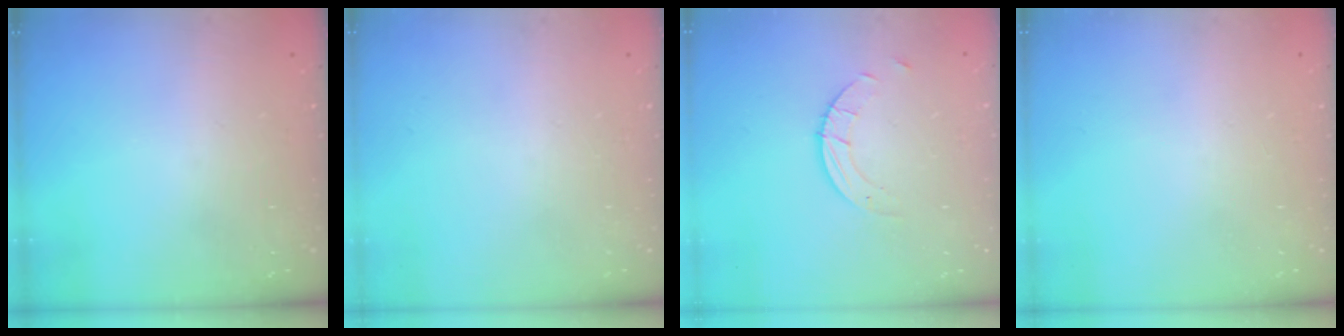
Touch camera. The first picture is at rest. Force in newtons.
{"total": 0.0}
{"total": 3.1, "press": 3.1, "slide": 0.2}
{"total": 0.0}